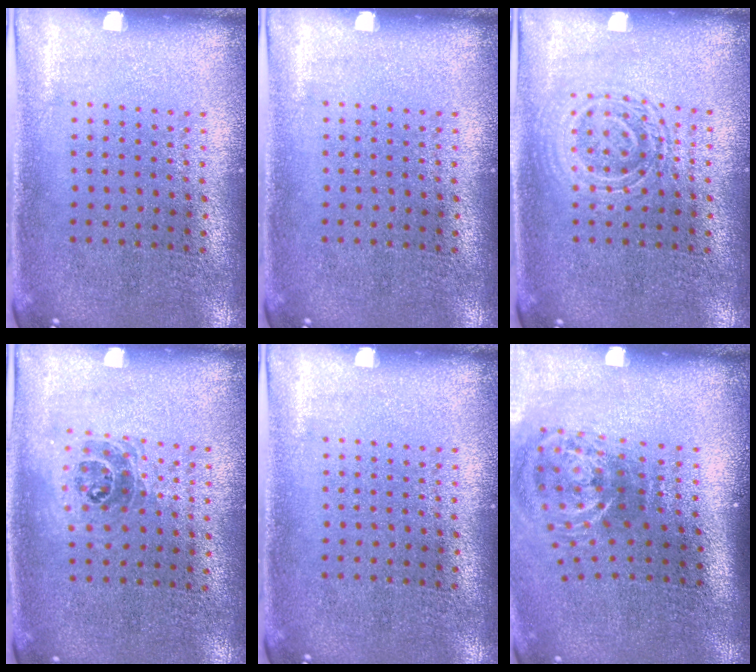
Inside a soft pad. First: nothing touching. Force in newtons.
{"total": 0.0}
{"total": 2.5, "press": 2.5, "slide": 0.5}
{"total": 1.1, "press": 1.0, "slide": 0.5}
{"total": 0.0}
{"total": 2.1, "press": 1.3, "slide": 1.7}